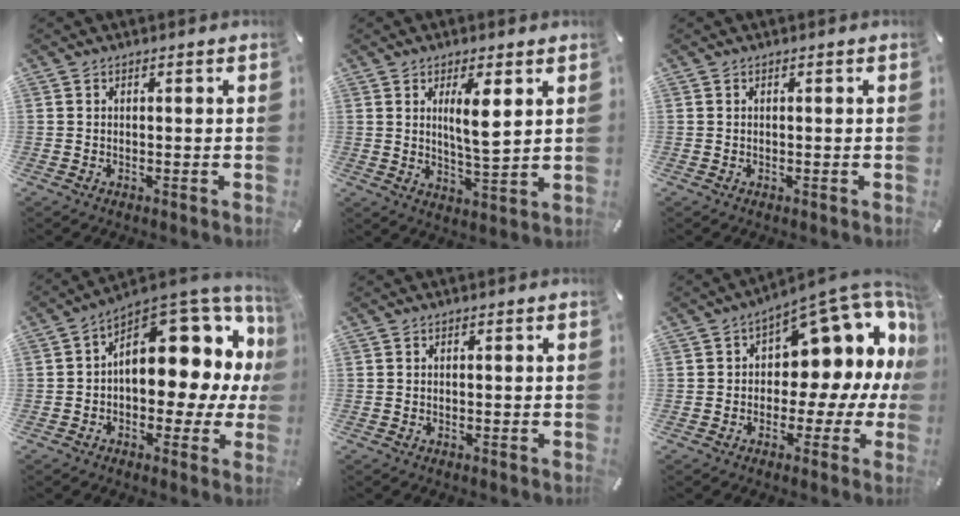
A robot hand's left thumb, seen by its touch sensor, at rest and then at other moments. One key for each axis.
{"total": 8.0, "fx": 2.6, "fy": 2.2, "fz": 7.3, "tx": -0.122, "ty": -0.017, "tz": 0.035}
{"total": 0.0}
{"total": 18.4, "fx": 6.5, "fy": 9.8, "fz": 14.1, "tx": -0.169, "ty": -0.067, "tz": 0.106}
{"total": 0.0}
{"total": 14.6, "fx": 6.9, "fy": 7.9, "fz": 10.2, "tx": -0.125, "ty": -0.071, "tz": 0.112}